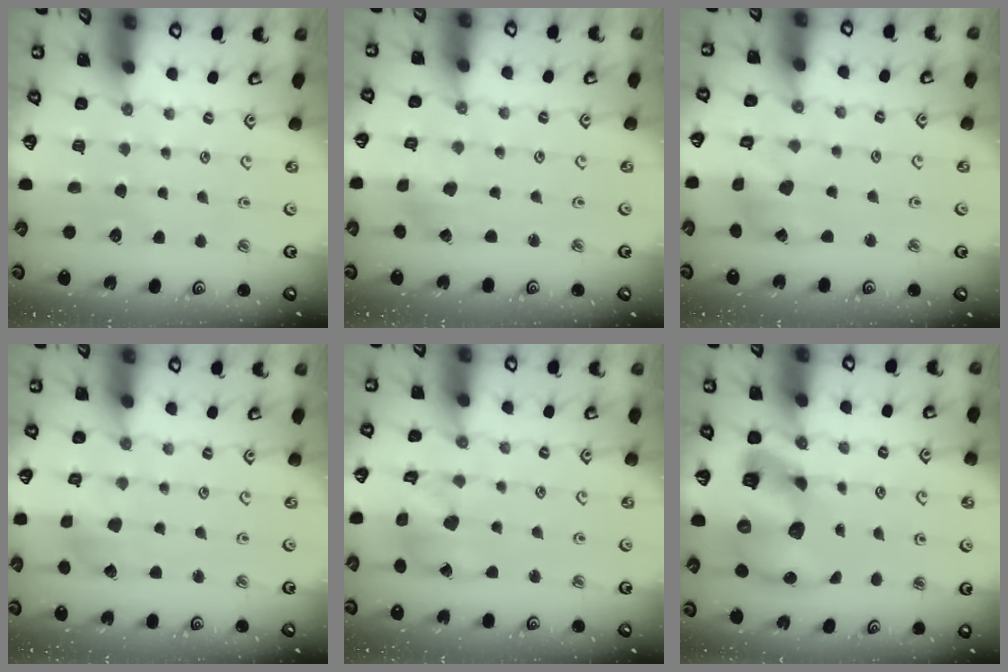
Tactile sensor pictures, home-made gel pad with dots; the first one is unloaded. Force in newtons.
{"total": 0.8, "press": 0.7, "slide": 0.3}
{"total": 6.8, "press": 6.8, "slide": 0.7}
{"total": 2.3, "press": 2.3, "slide": 0.3}
{"total": 10.8, "press": 10.7, "slide": 1.1}
{"total": 16.6, "press": 16.4, "slide": 2.1}